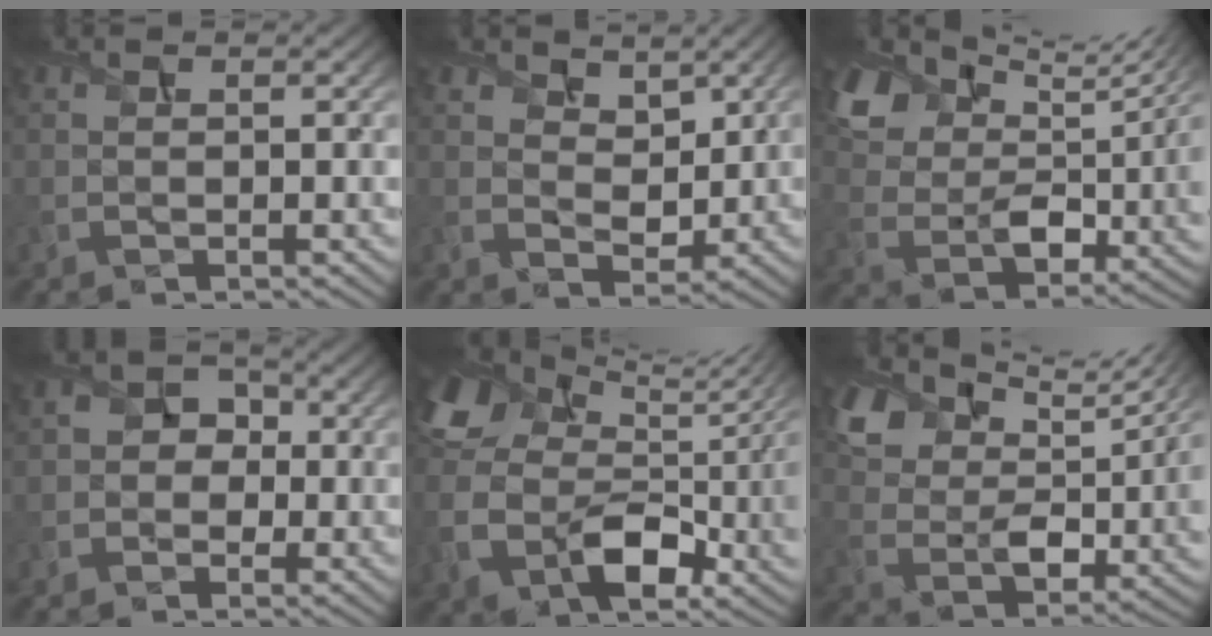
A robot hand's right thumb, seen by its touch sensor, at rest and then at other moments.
{"total": 4.1, "force": [2.6, 2.5, 1.9], "torque": [-0.044, -0.005, 0.039]}
{"total": 12.4, "force": [7.8, 6.6, 7.0], "torque": [-0.173, 0.011, 0.149]}
{"total": 3.8, "force": [-0.7, 3.3, 1.6], "torque": [-0.017, 0.007, -0.025]}
{"total": 14.2, "force": [1.6, 9.8, 10.2], "torque": [-0.228, -0.030, 0.036]}
{"total": 11.5, "force": [8.1, 5.5, 6.1], "torque": [-0.151, 0.005, 0.152]}